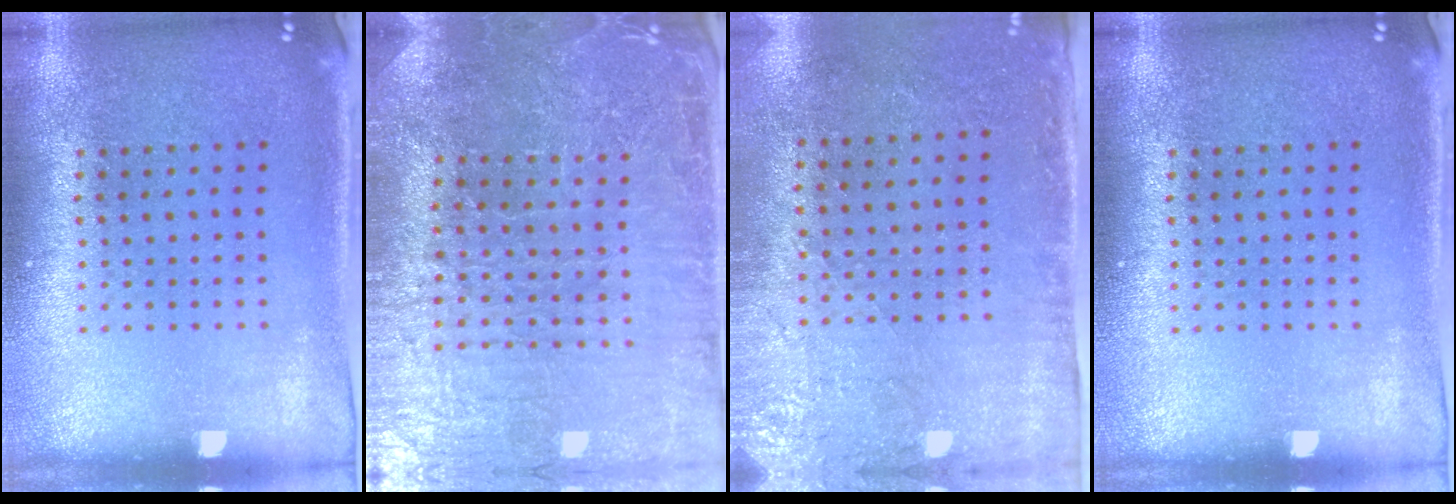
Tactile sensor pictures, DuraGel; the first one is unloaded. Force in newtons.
{"total": 3.6, "press": 3.6, "slide": 0.5}
{"total": 2.9, "press": 2.3, "slide": 1.7}
{"total": 0.0}